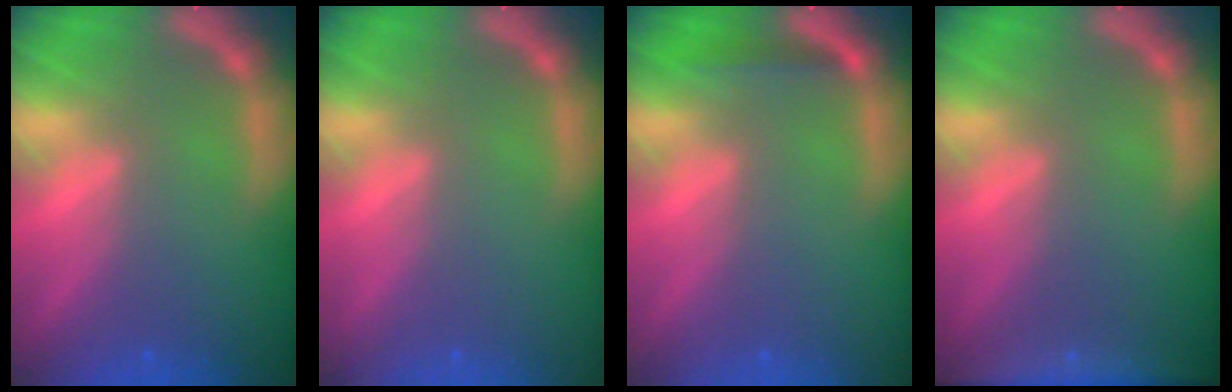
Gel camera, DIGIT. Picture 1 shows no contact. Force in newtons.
{"total": 0.0}
{"total": 1.4}
{"total": 6.0}